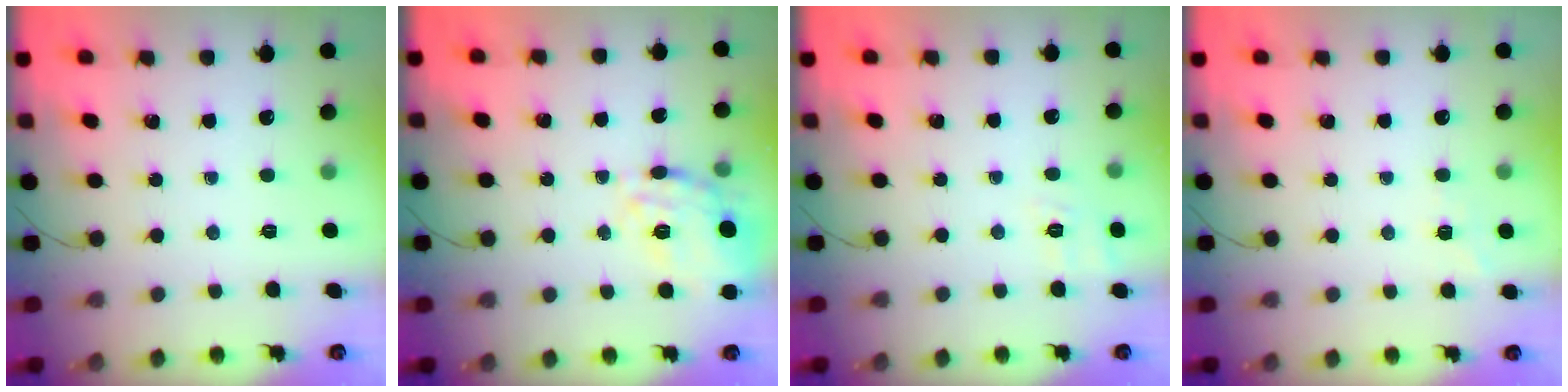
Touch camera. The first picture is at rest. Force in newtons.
{"total": 19.2, "press": 19.2, "slide": 0.1}
{"total": 2.7, "press": 1.9, "slide": 2.0}
{"total": 5.7, "press": 5.4, "slide": 1.6}